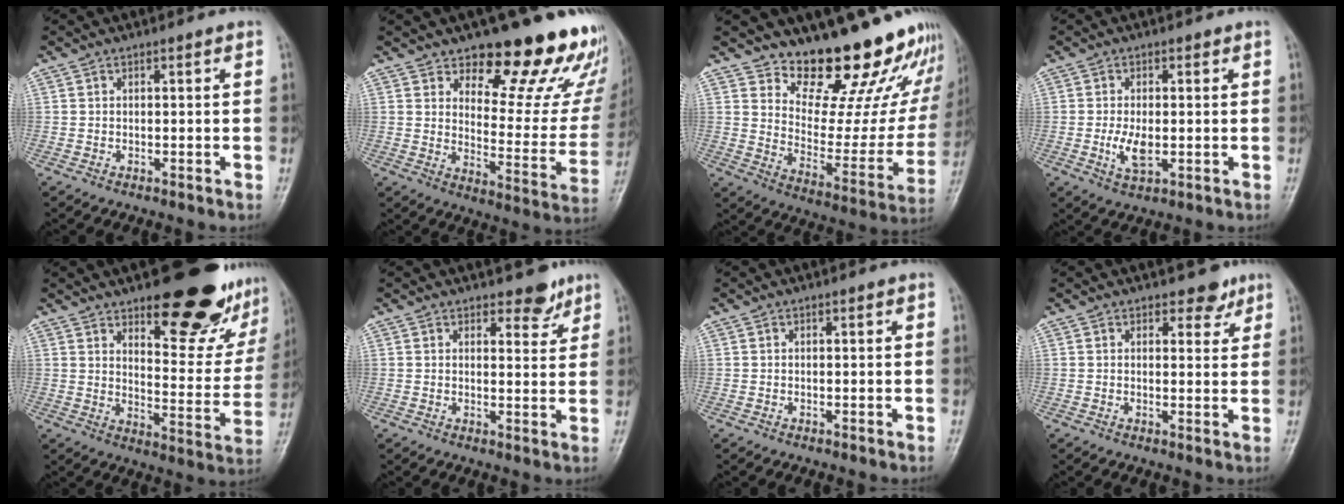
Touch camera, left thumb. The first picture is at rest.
{"total": 20.7, "force": [15.1, 8.1, 11.5], "torque": [-0.093, -0.107, 0.195]}
{"total": 21.2, "force": [18.6, 7.2, 7.2], "torque": [-0.041, -0.155, 0.254]}
{"total": 4.7, "force": [-0.6, 2.5, 4.0], "torque": [-0.075, -0.008, -0.010]}
{"total": 22.2, "force": [14.9, 8.1, 14.4], "torque": [-0.141, -0.099, 0.204]}
{"total": 4.1, "force": [3.2, 1.9, 1.6], "torque": [0.003, -0.021, 0.044]}
{"total": 0.0}
{"total": 3.2, "force": [2.4, 1.8, 1.0], "torque": [0.009, -0.014, 0.032]}